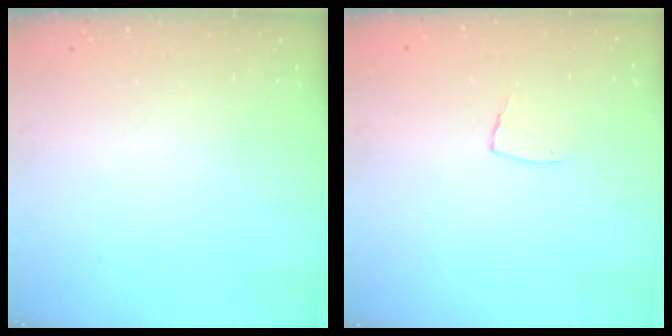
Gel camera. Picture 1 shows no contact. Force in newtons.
{"total": 5.1, "press": 5.1, "slide": 0.4}